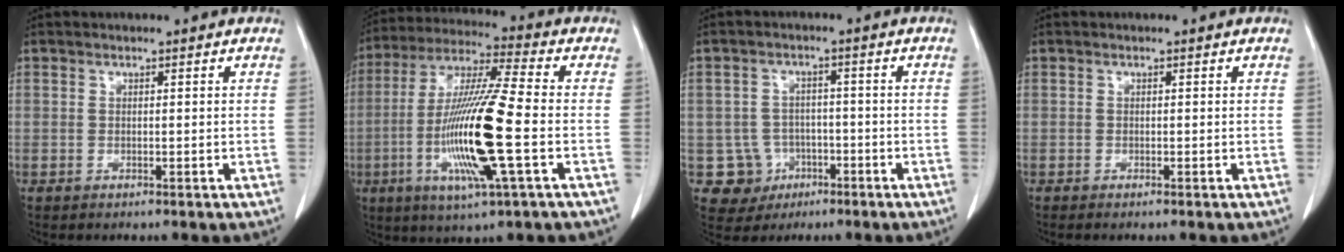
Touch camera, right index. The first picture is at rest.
{"total": 17.2, "force": [-3.8, 0.6, 16.8], "torque": [-0.340, -0.015, -0.077]}
{"total": 6.0, "force": [-1.9, 5.7, 0.3], "torque": [-0.006, 0.011, -0.022]}
{"total": 0.6, "force": [-0.5, -0.1, 0.3], "torque": [-0.006, -0.001, -0.009]}